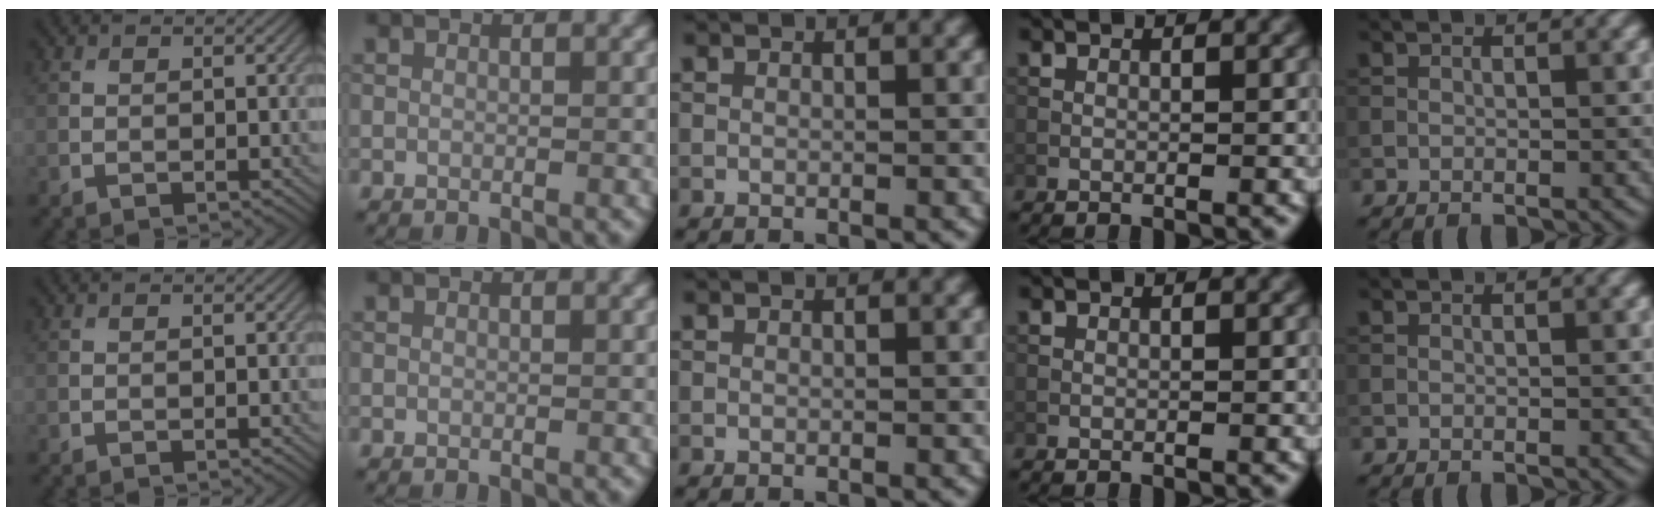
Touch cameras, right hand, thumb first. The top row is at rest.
{}